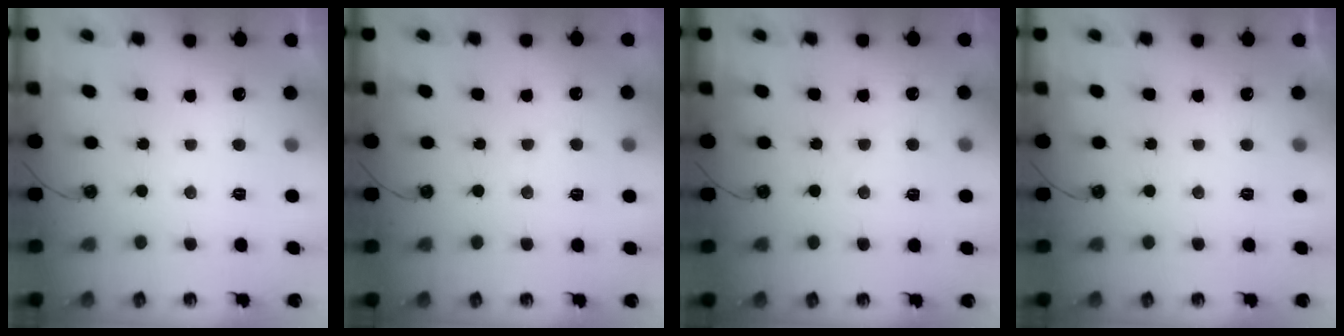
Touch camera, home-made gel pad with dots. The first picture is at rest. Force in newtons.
{"total": 3.4, "press": 3.3, "slide": 0.5}
{"total": 4.0, "press": 4.0, "slide": 0.6}
{"total": 0.0}